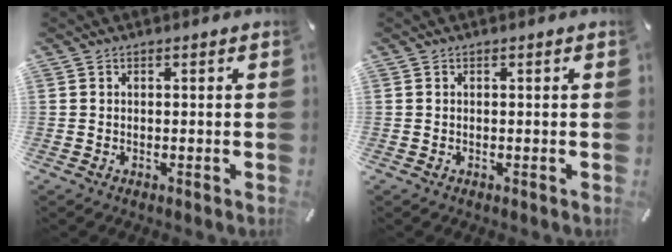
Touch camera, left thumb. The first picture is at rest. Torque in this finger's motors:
{"motor_torque": [0.00, 0.00, -0.07, 0.03, 0.00]}